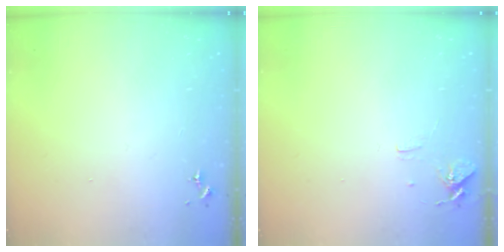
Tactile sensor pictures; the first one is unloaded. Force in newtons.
{"total": 7.4, "press": 7.4, "slide": 0.6}